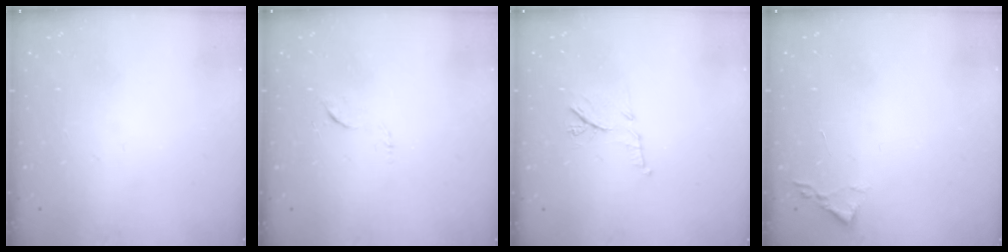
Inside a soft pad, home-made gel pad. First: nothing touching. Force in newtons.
{"total": 4.6, "press": 4.5, "slide": 0.5}
{"total": 7.5, "press": 7.5, "slide": 0.7}
{"total": 1.8, "press": 1.8, "slide": 0.3}